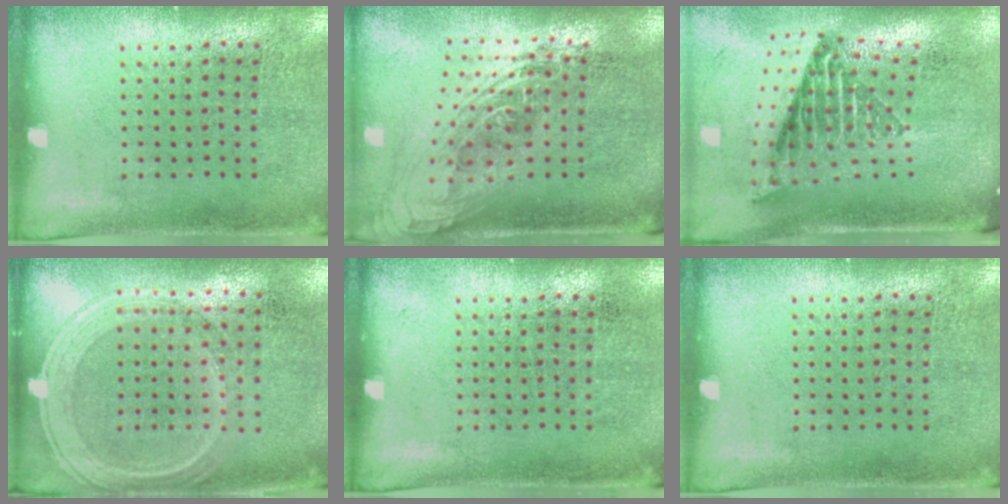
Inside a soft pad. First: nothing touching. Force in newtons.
{"total": 2.2, "press": 1.7, "slide": 1.5}
{"total": 2.4, "press": 1.6, "slide": 1.8}
{"total": 1.2, "press": 1.2, "slide": 0.4}
{"total": 0.0}
{"total": 0.0}